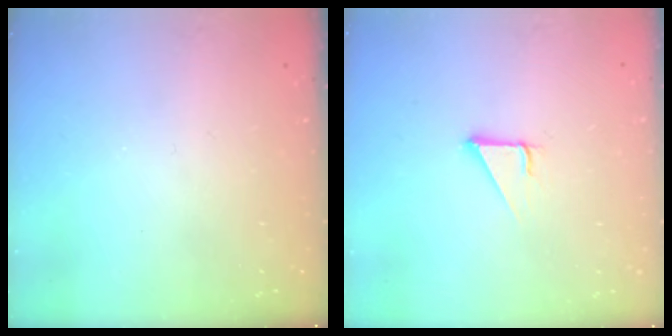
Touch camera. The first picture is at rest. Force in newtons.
{"total": 2.8, "press": 2.8, "slide": 0.1}